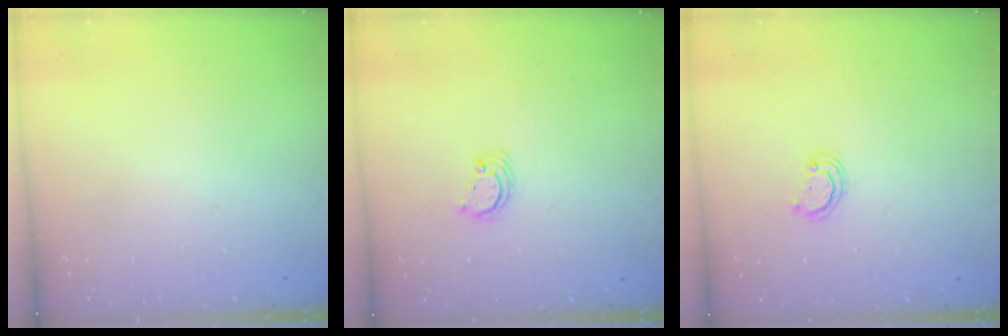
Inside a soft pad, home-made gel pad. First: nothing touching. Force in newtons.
{"total": 2.6, "press": 2.6, "slide": 0.2}
{"total": 2.3, "press": 2.3, "slide": 0.3}